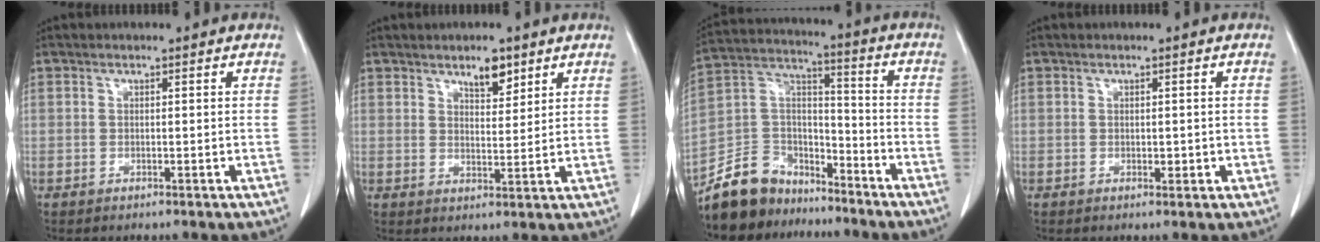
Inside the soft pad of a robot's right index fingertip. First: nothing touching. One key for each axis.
{"total": 4.2, "fx": 3.0, "fy": 1.5, "fz": 2.6, "tx": -0.041, "ty": -0.002, "tz": 0.050}
{"total": 11.8, "fx": -9.6, "fy": 6.5, "fz": 1.9, "tx": -0.048, "ty": 0.051, "tz": -0.177}
{"total": 1.1, "fx": -0.1, "fy": 0.8, "fz": 0.8, "tx": -0.009, "ty": 0.000, "tz": 0.001}